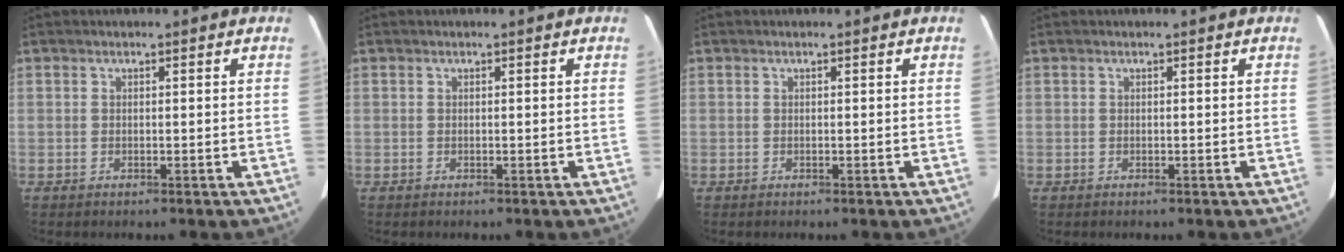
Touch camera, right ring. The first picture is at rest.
{"total": 0.0}
{"total": 0.0}
{"total": 0.0}